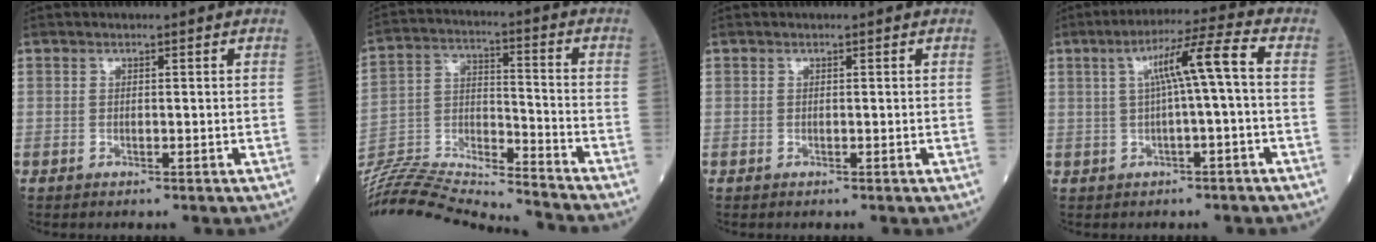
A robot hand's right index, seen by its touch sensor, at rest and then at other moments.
{"total": 21.3, "force": [-20.4, -0.2, 6.0], "torque": [-0.129, 0.002, -0.338]}
{"total": 0.0}
{"total": 7.6, "force": [0.6, -0.5, 7.5], "torque": [-0.124, 0.023, 0.011]}